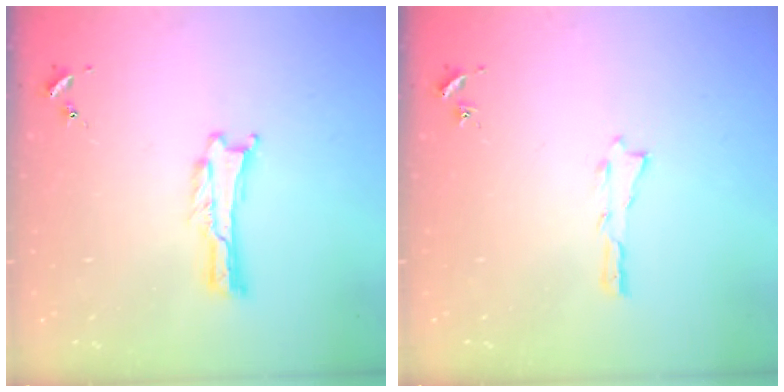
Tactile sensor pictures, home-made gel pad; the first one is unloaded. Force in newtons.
{"total": 0.0}